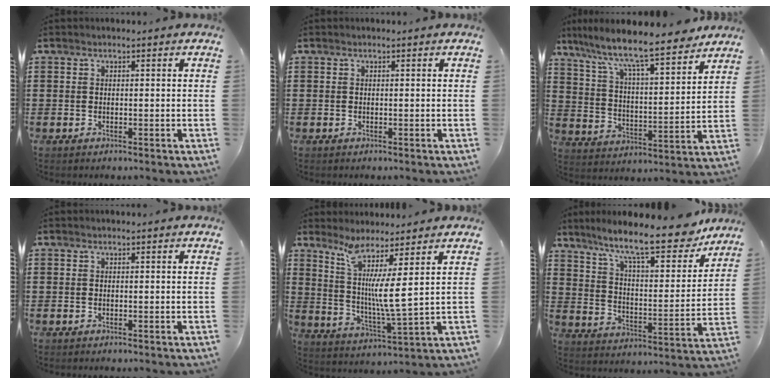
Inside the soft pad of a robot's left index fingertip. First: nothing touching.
{"total": 0.0}
{"total": 8.2, "force": [7.3, 0.5, 3.9], "torque": [-0.105, -0.049, 0.117]}
{"total": 0.0}
{"total": 6.8, "force": [4.0, -1.1, 5.3], "torque": [-0.111, -0.043, 0.062]}
{"total": 13.3, "force": [11.1, 1.7, 7.1], "torque": [-0.151, -0.060, 0.186]}